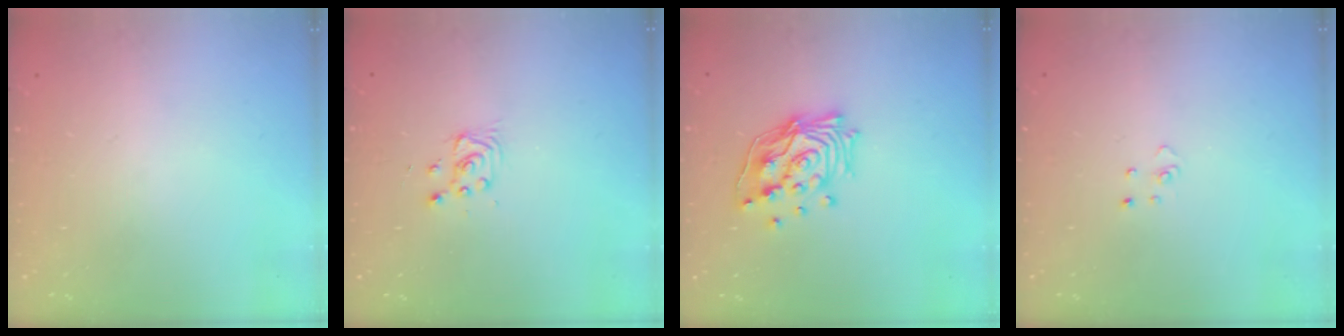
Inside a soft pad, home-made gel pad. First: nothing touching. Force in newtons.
{"total": 2.8, "press": 2.8, "slide": 0.4}
{"total": 15.4, "press": 15.2, "slide": 1.8}
{"total": 2.7, "press": 2.7, "slide": 0.3}